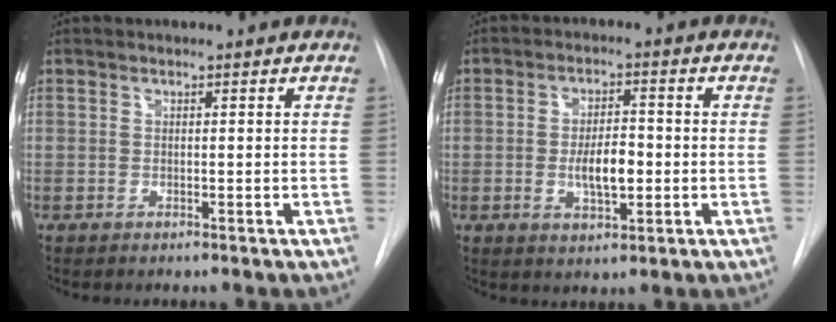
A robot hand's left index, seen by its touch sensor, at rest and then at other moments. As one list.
[{"total": 5.9, "force": [-0.9, 2.3, 5.4], "torque": [-0.095, 0.001, -0.011]}]